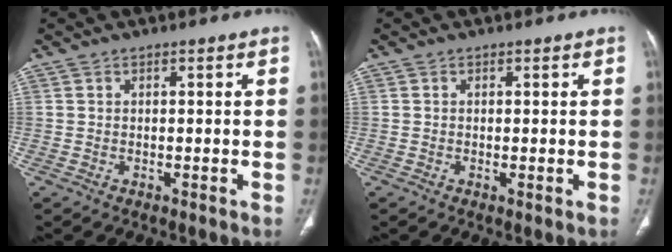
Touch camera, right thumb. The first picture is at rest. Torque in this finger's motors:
{"motor_torque": [-0.35, -0.02, -0.10, -0.05, 0.02]}